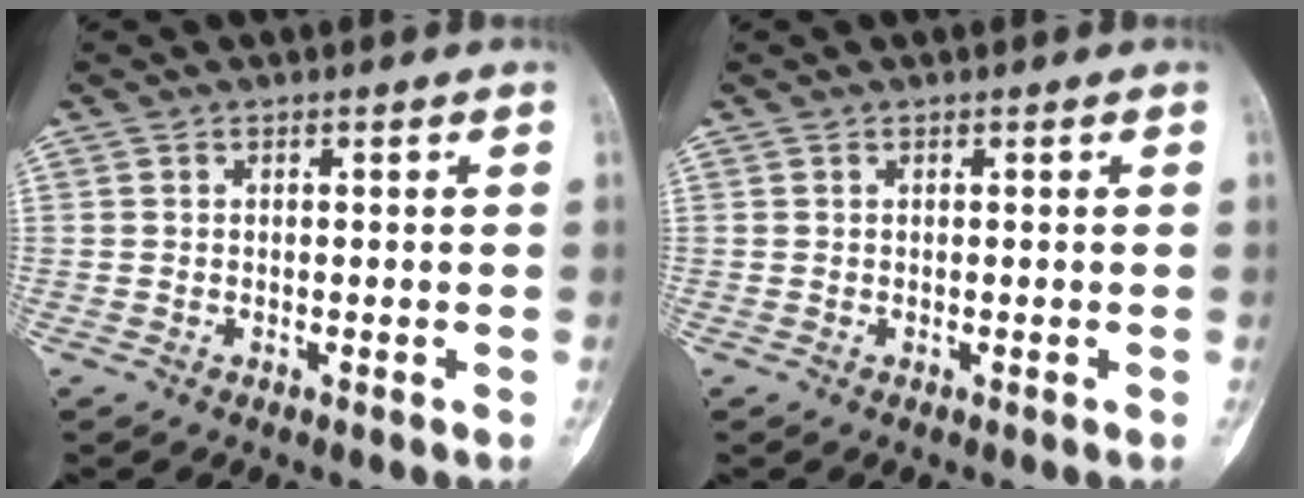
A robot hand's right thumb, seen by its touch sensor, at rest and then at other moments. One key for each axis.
{"total": 0.0}